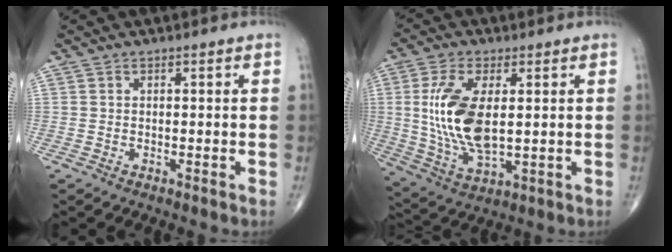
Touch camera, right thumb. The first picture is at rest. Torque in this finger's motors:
{"motor_torque": [1.18, 2.58, 1.74, 0.56, 0.41]}